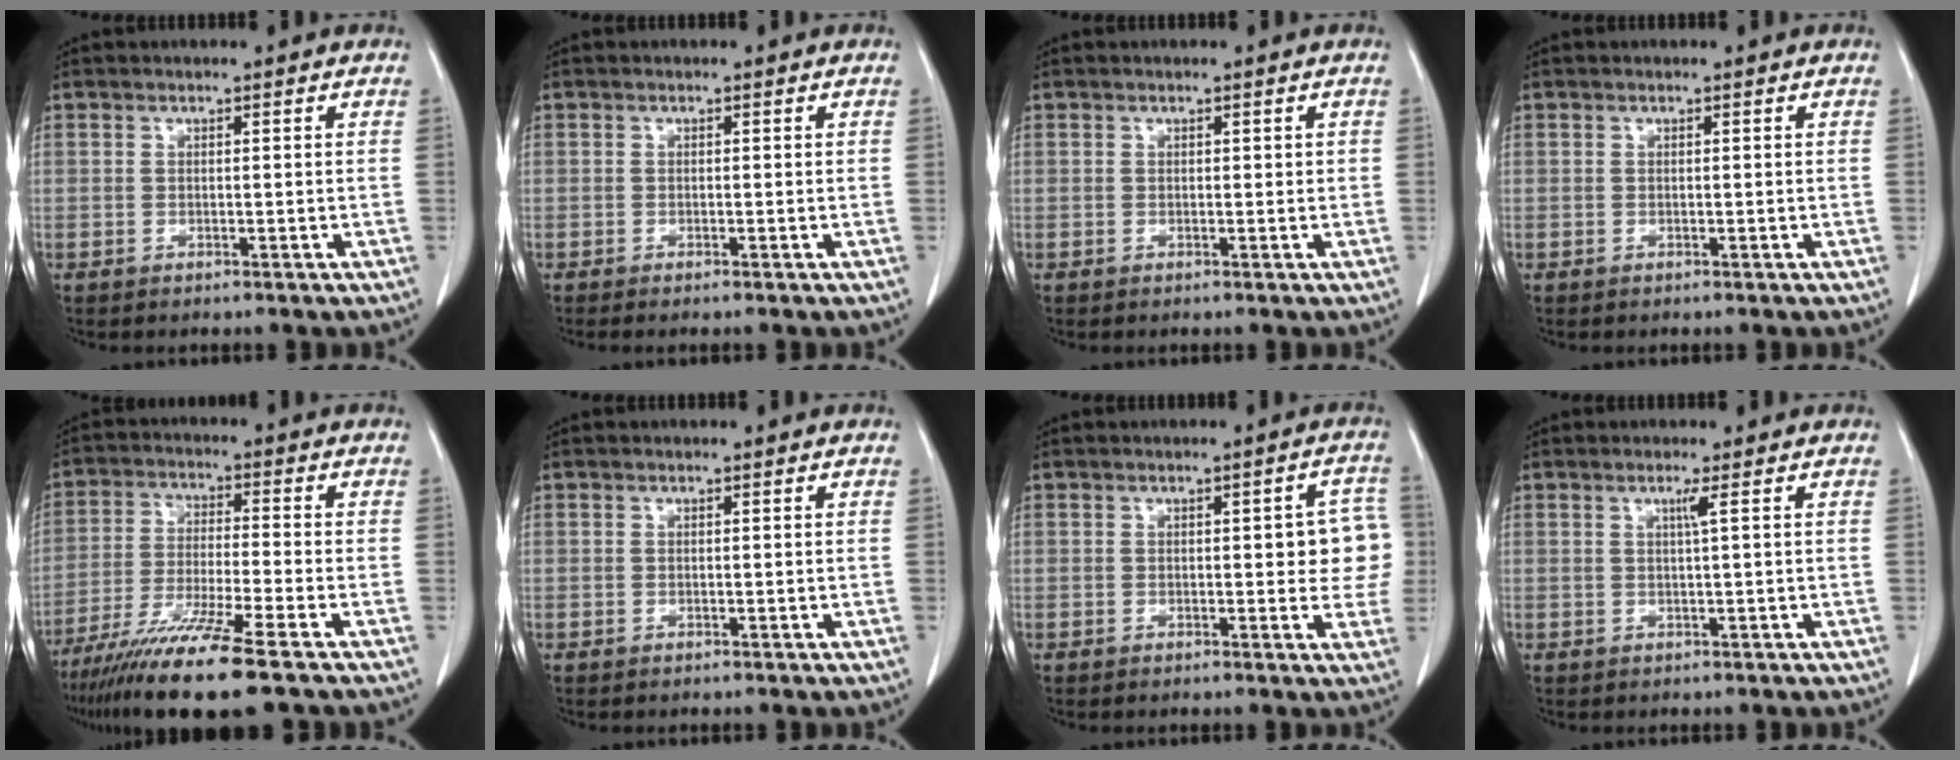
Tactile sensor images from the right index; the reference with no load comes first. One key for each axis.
{"total": 0.6, "fx": -0.5, "fy": -0.1, "fz": 0.4, "tx": -0.009, "ty": -0.001, "tz": -0.009}
{"total": 0.6, "fx": 0.2, "fy": 0.3, "fz": 0.4, "tx": -0.004, "ty": 0.006, "tz": 0.005}
{"total": 0.0}
{"total": 12.1, "fx": -8.9, "fy": -1.1, "fz": 8.2, "tx": -0.150, "ty": -0.039, "tz": -0.154}
{"total": 0.0}
{"total": 6.7, "fx": 0.4, "fy": 2.4, "fz": 6.2, "tx": -0.053, "ty": 0.016, "tz": 0.001}
{"total": 1.3, "fx": 0.4, "fy": -0.5, "fz": 1.1, "tx": -0.025, "ty": -0.002, "tz": 0.010}